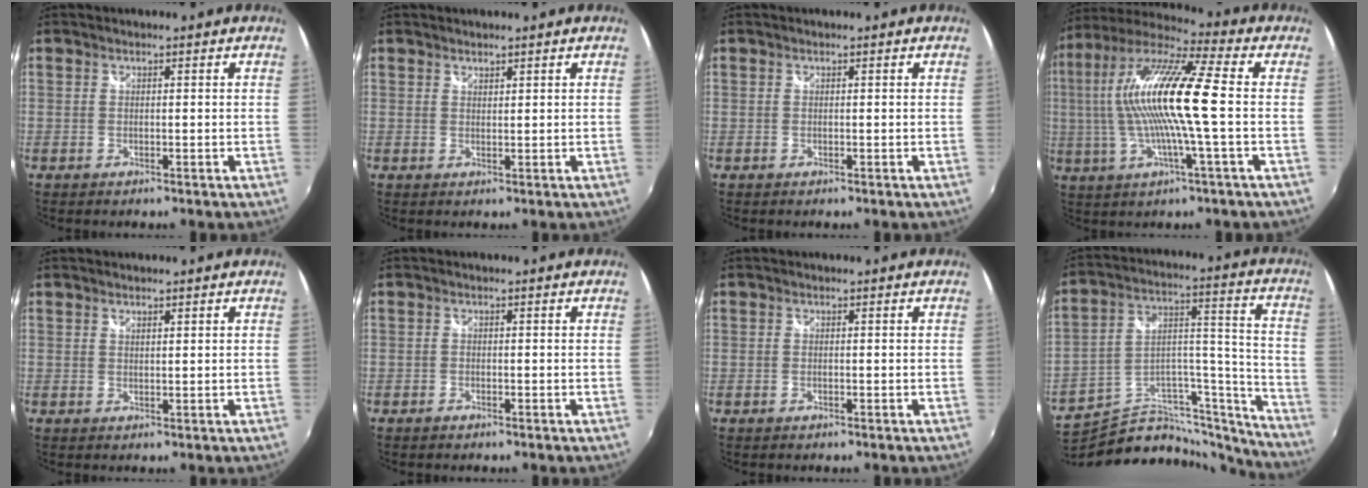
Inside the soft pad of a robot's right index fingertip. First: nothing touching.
{"total": 1.0, "force": [0.9, 0.3, 0.1], "torque": [-0.001, 0.001, 0.016]}
{"total": 0.0}
{"total": 17.9, "force": [0.3, 1.4, 17.8], "torque": [-0.333, 0.011, -0.006]}
{"total": 1.0, "force": [0.9, 0.3, 0.4], "torque": [-0.004, 0.000, 0.015]}
{"total": 0.8, "force": [-0.7, 0.5, 0.2], "torque": [-0.005, -0.002, -0.013]}
{"total": 0.0}
{"total": 23.8, "force": [-19.0, 10.1, 10.1], "torque": [-0.145, 0.067, -0.275]}